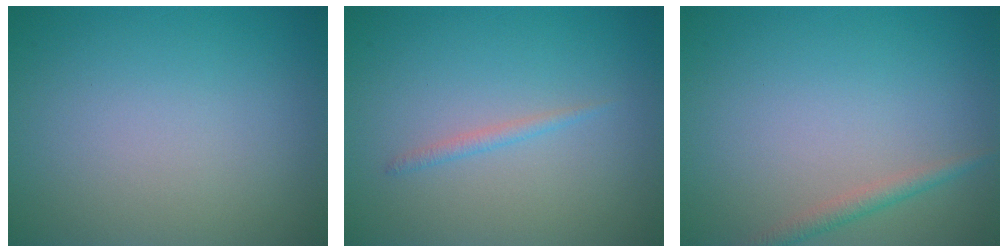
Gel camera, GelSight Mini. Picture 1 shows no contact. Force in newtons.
{"total": 0.9, "press": 0.9, "slide": 0.1}
{"total": 1.5, "press": 1.5, "slide": 0.0}